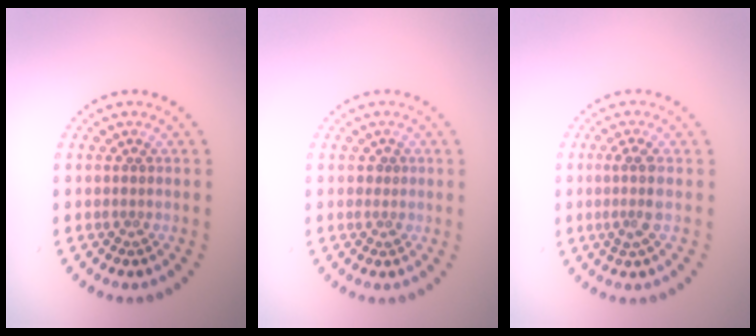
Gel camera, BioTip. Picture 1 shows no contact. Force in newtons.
{"total": 0.7, "press": 0.6, "slide": 0.3}
{"total": 2.0, "press": 1.6, "slide": 1.2}